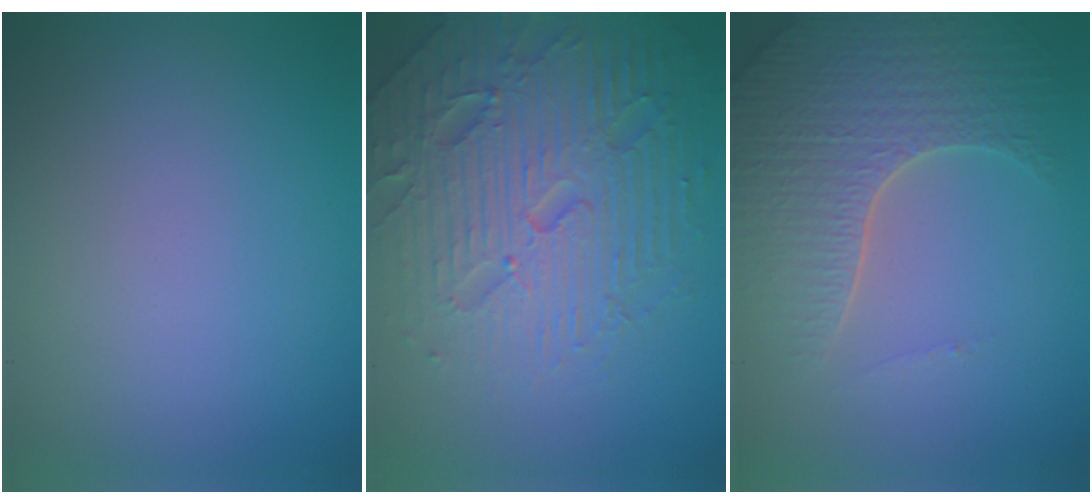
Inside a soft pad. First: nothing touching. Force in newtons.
{"total": 7.4, "press": 7.3, "slide": 1.5}
{"total": 6.1, "press": 4.9, "slide": 3.7}